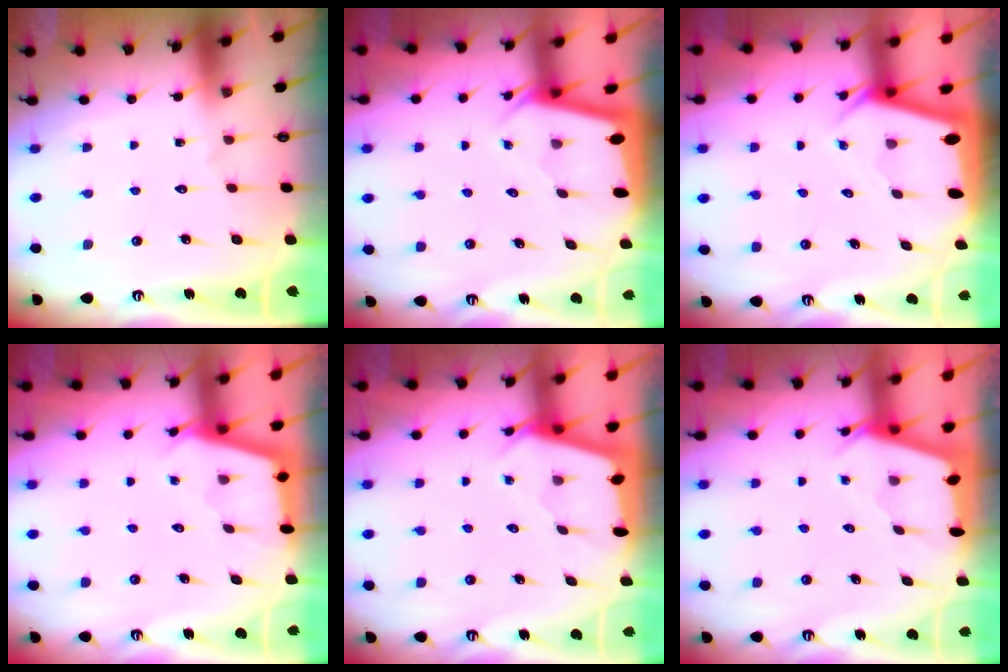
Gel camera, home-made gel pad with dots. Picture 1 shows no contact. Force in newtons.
{"total": 1.9, "press": 1.9, "slide": 0.1}
{"total": 3.0, "press": 3.0, "slide": 0.1}
{"total": 2.5, "press": 2.5, "slide": 0.1}
{"total": 2.6, "press": 2.5, "slide": 0.3}
{"total": 2.4, "press": 2.4, "slide": 0.3}